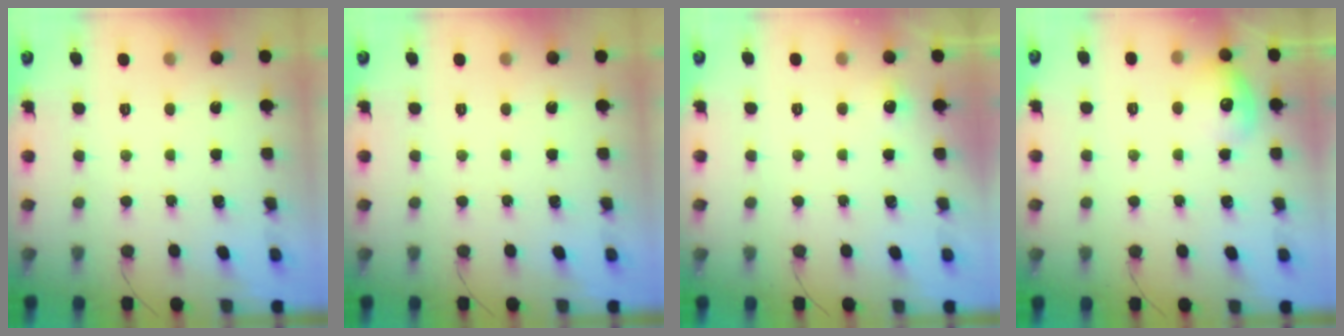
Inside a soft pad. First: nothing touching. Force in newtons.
{"total": 0.0}
{"total": 3.6, "press": 3.3, "slide": 1.5}
{"total": 10.3, "press": 10.2, "slide": 1.3}